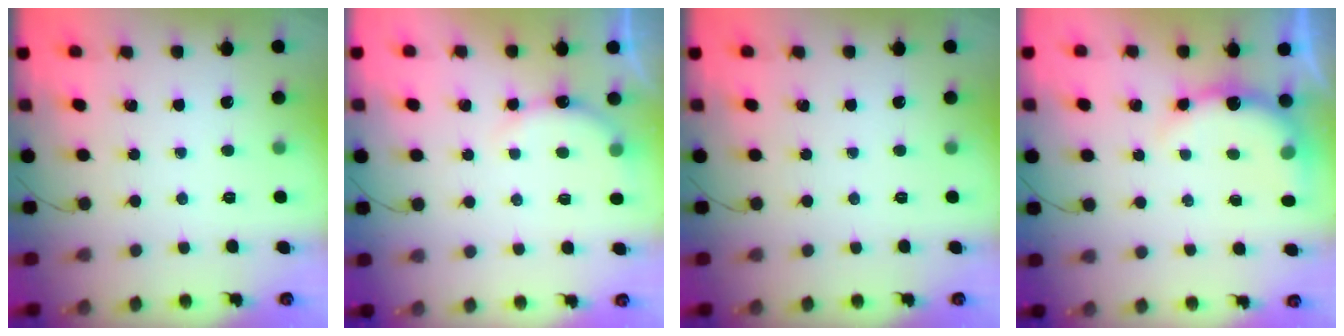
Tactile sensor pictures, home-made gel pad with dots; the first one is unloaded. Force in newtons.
{"total": 6.4, "press": 6.3, "slide": 1.2}
{"total": 0.0}
{"total": 9.1, "press": 9.0, "slide": 1.3}